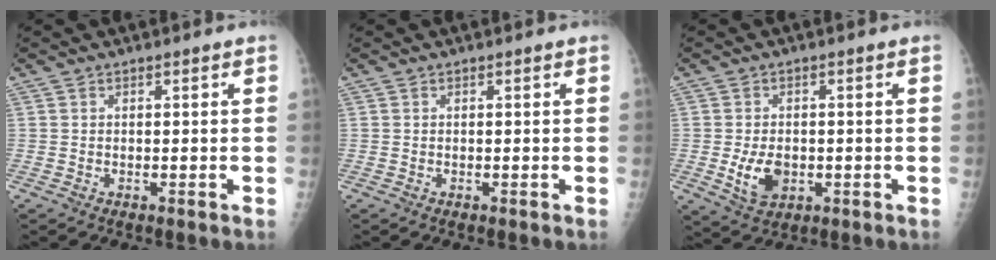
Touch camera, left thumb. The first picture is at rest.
{"total": 0.0}
{"total": 6.0, "force": [-1.0, 4.1, 4.3], "torque": [-0.065, -0.007, -0.008]}